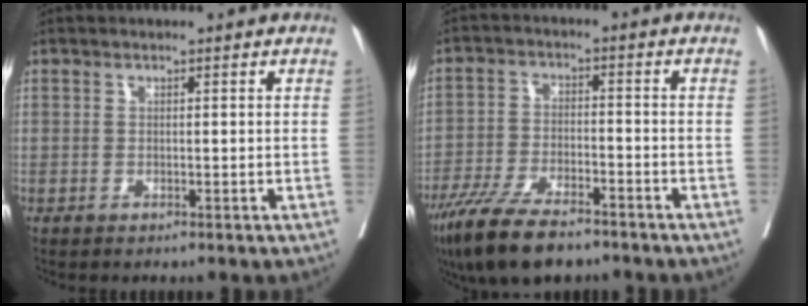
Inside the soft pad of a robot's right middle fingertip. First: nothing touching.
{"total": 12.0, "force": [-9.1, 3.2, 7.2], "torque": [-0.134, -0.025, -0.159]}